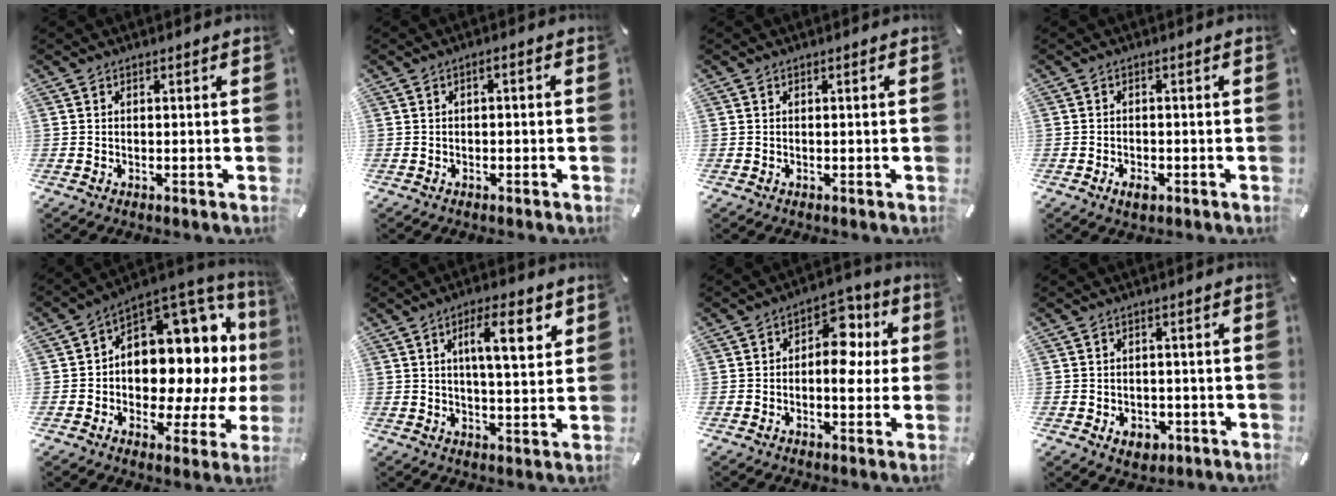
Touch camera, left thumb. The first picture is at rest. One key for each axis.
{"total": 1.6, "fx": -1.1, "fy": 0.6, "fz": 1.1, "tx": -0.019, "ty": 0.004, "tz": -0.021}
{"total": 0.7, "fx": 0.0, "fy": 0.0, "fz": 0.7, "tx": -0.010, "ty": 0.000, "tz": -0.001}
{"total": 3.1, "fx": -1.4, "fy": 2.0, "fz": 1.9, "tx": -0.041, "ty": 0.004, "tz": -0.027}
{"total": 13.7, "fx": 3.0, "fy": 10.1, "fz": 8.7, "tx": -0.085, "ty": -0.073, "tz": 0.047}
{"total": 11.0, "fx": 4.3, "fy": 3.1, "fz": 9.6, "tx": -0.154, "ty": -0.008, "tz": 0.062}
{"total": 10.6, "fx": 0.6, "fy": 6.8, "fz": 8.0, "tx": -0.096, "ty": 0.001, "tz": 0.007}
{"total": 4.5, "fx": -1.6, "fy": 3.5, "fz": 2.3, "tx": -0.036, "ty": 0.002, "tz": -0.030}